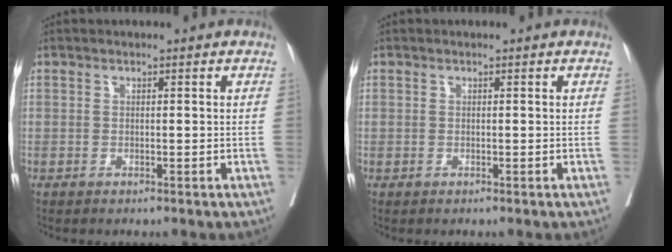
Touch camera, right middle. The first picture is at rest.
{"total": 0.0}